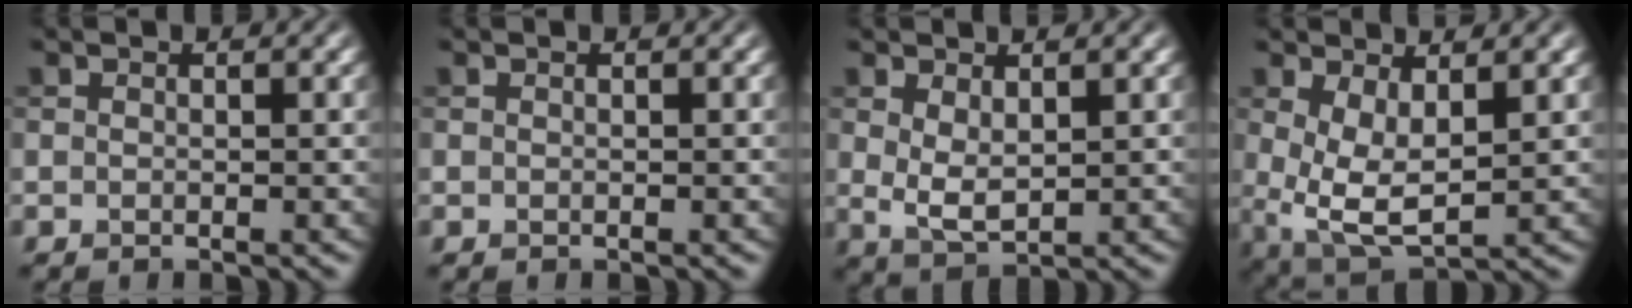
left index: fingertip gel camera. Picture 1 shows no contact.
{"total": 0.0}
{"total": 2.6, "force": [0.9, 1.2, 2.2], "torque": [-0.046, -0.008, 0.023]}
{"total": 4.9, "force": [0.7, 2.1, 4.4], "torque": [-0.096, -0.014, 0.019]}